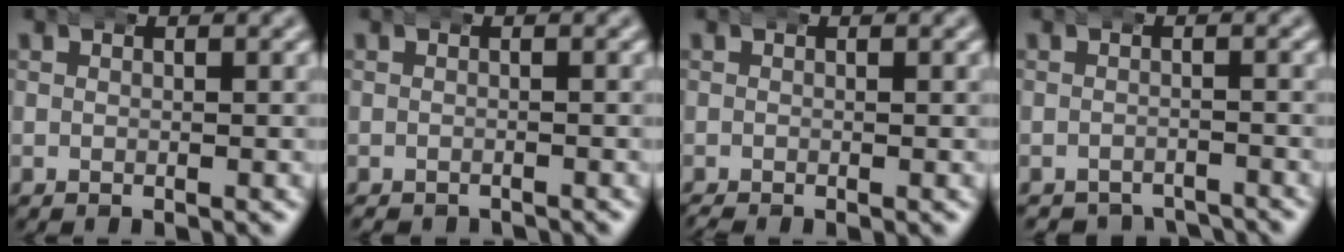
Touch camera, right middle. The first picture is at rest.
{"total": 1.1, "force": [-1.1, 0.1, -0.2], "torque": [0.000, -0.010, -0.012]}
{"total": 0.6, "force": [-0.6, 0.0, 0.1], "torque": [-0.004, -0.007, -0.006]}
{"total": 3.8, "force": [-3.8, 0.7, 0.0], "torque": [0.010, -0.015, -0.058]}